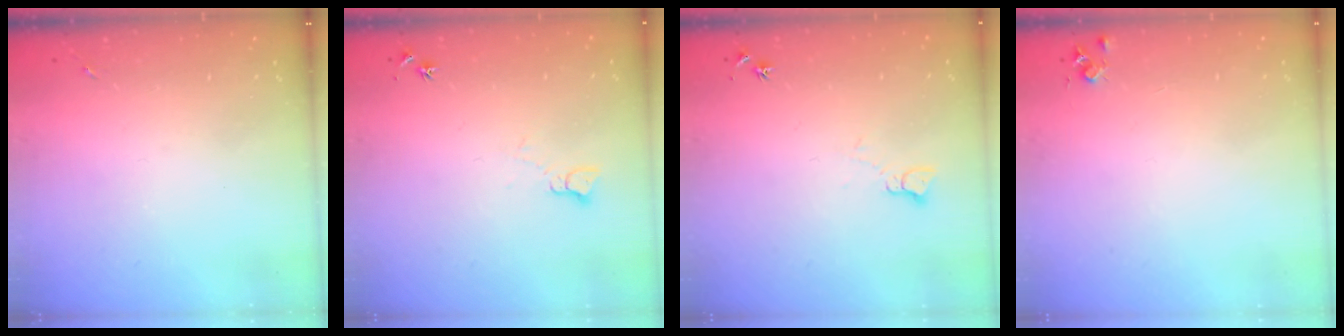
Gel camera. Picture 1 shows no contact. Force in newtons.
{"total": 5.4, "press": 5.3, "slide": 0.7}
{"total": 5.4, "press": 5.3, "slide": 0.7}
{"total": 4.4, "press": 4.4, "slide": 0.5}